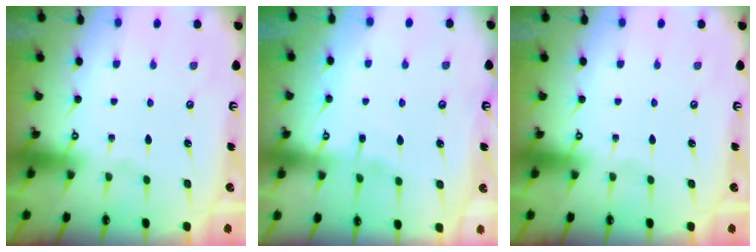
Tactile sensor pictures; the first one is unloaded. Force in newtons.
{"total": 1.7, "press": 1.7, "slide": 0.4}
{"total": 0.0}